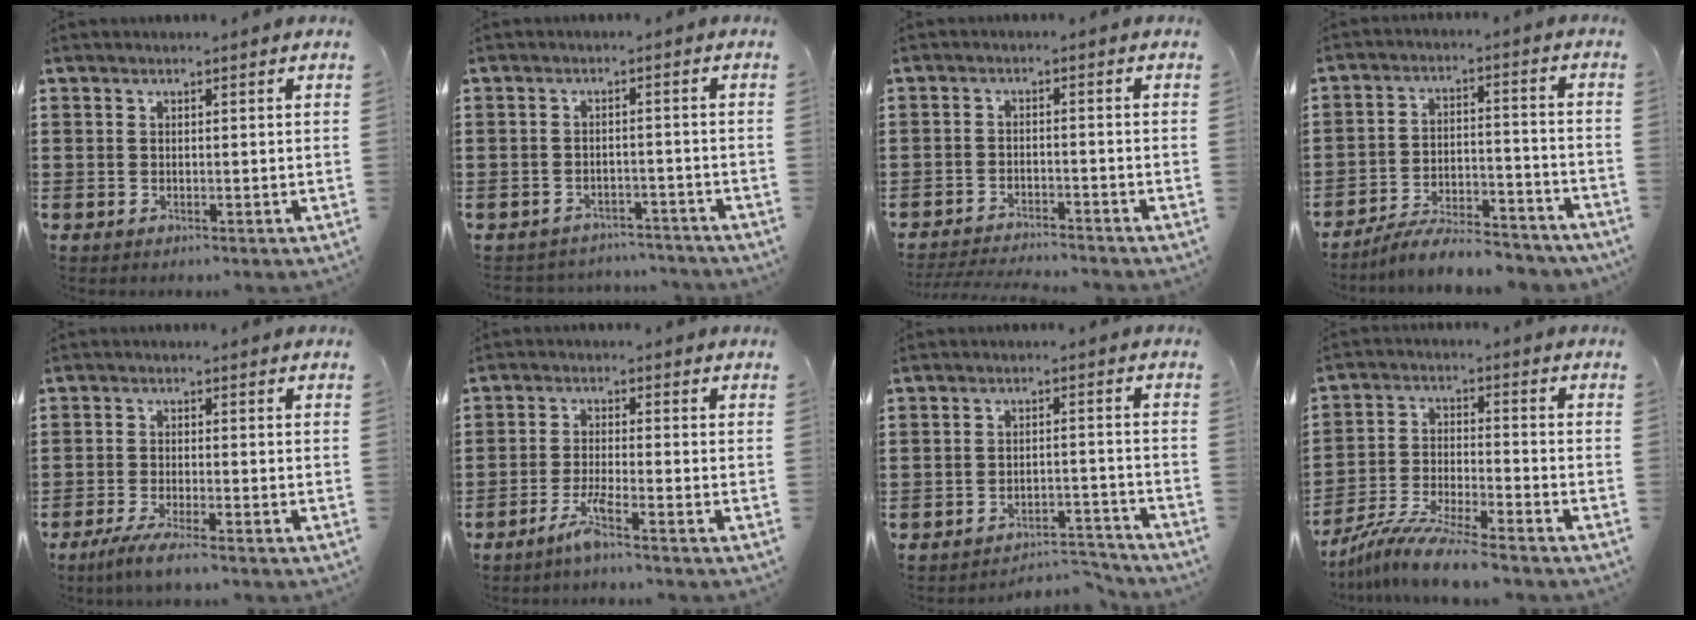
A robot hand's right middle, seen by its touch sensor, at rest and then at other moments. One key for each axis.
{"total": 2.2, "fx": -2.2, "fy": 0.3, "fz": 0.0, "tx": -0.005, "ty": 0.000, "tz": -0.048}
{"total": 2.7, "fx": -2.7, "fy": -0.1, "fz": 0.5, "tx": -0.015, "ty": -0.002, "tz": -0.058}
{"total": 6.8, "fx": -6.3, "fy": 0.7, "fz": 2.5, "tx": -0.036, "ty": 0.013, "tz": -0.117}
{"total": 2.9, "fx": -2.1, "fy": -0.4, "fz": 2.0, "tx": -0.038, "ty": -0.011, "tz": -0.038}
{"total": 3.8, "fx": -2.7, "fy": -0.2, "fz": 2.7, "tx": -0.060, "ty": -0.007, "tz": -0.051}
{"total": 3.5, "fx": -3.4, "fy": 0.2, "fz": 0.7, "tx": -0.013, "ty": 0.004, "tz": -0.072}
{"total": 8.2, "fx": -7.3, "fy": -0.1, "fz": 3.6, "tx": -0.072, "ty": 0.000, "tz": -0.141}